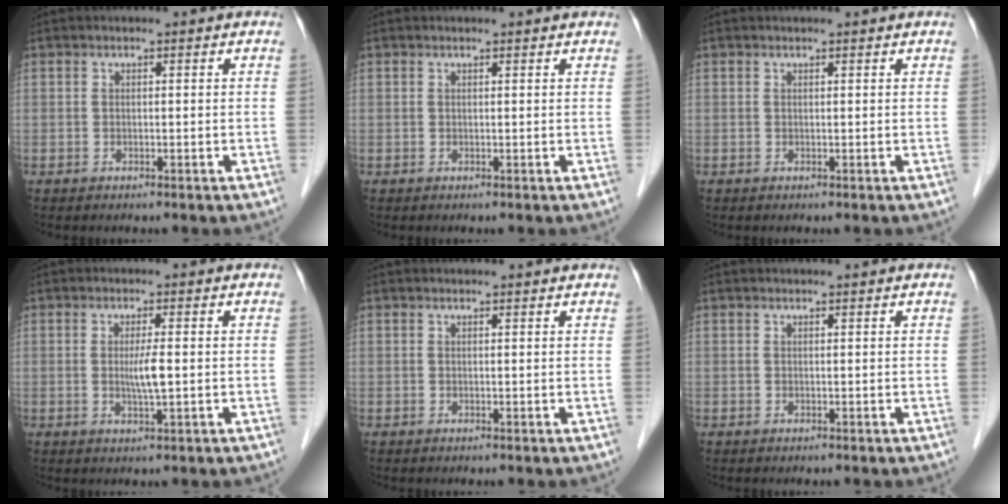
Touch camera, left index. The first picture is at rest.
{"total": 1.8, "force": [1.7, 0.2, 0.5], "torque": [-0.012, 0.016, 0.017]}
{"total": 1.2, "force": [1.1, 0.1, 0.5], "torque": [-0.009, 0.013, 0.015]}
{"total": 3.1, "force": [-0.3, -0.1, 3.0], "torque": [-0.063, -0.010, -0.003]}
{"total": 2.7, "force": [2.5, 0.4, 0.7], "torque": [-0.013, 0.017, 0.023]}
{"total": 1.4, "force": [1.2, 0.1, 0.5], "torque": [-0.010, 0.013, 0.016]}